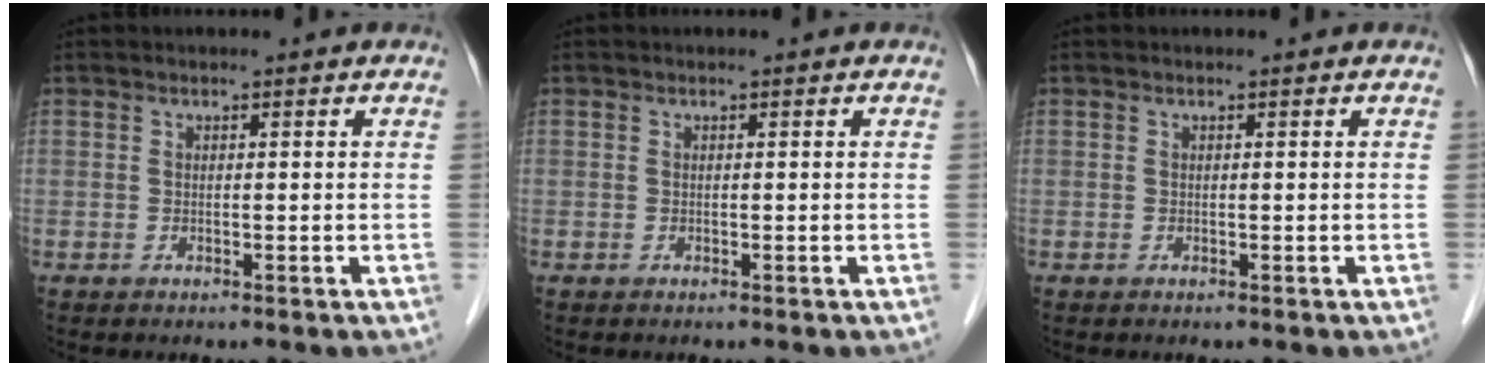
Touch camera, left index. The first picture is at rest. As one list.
[{"total": 0.0}, {"total": 0.0}]